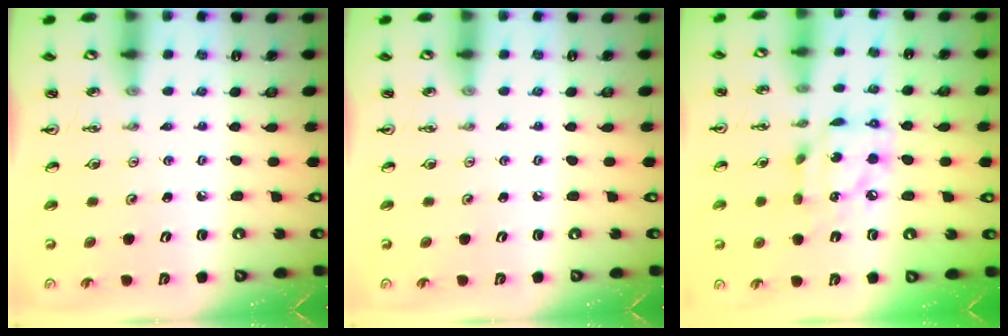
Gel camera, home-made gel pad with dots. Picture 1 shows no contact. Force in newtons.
{"total": 0.0}
{"total": 12.8, "press": 12.7, "slide": 0.8}